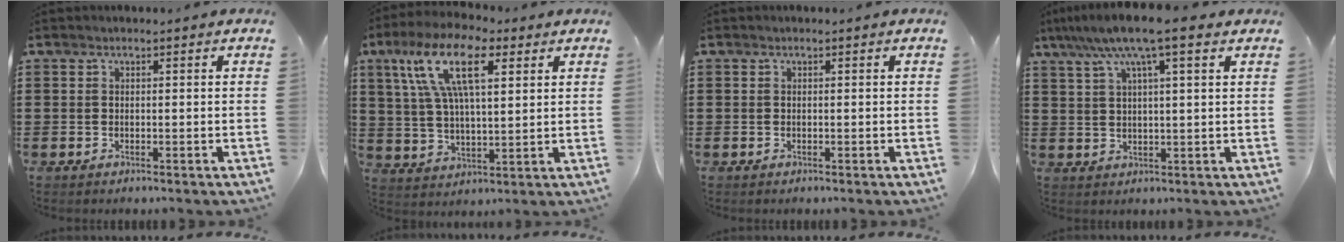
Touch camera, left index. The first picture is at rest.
{"total": 13.2, "force": [6.5, 5.0, 10.4], "torque": [-0.219, 0.004, 0.117]}
{"total": 0.0}
{"total": 8.9, "force": [5.7, 0.9, 6.8], "torque": [-0.145, -0.004, 0.098]}